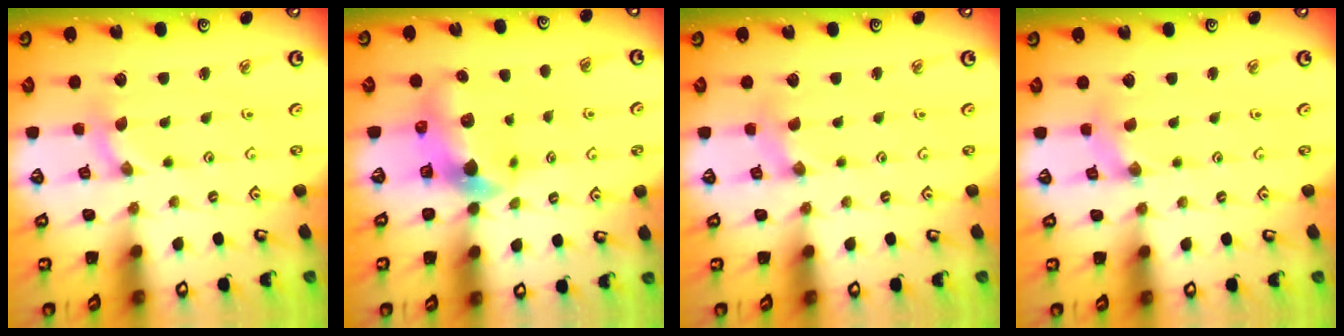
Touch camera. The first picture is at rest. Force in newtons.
{"total": 7.4, "press": 7.3, "slide": 1.0}
{"total": 2.2, "press": 2.2, "slide": 0.3}
{"total": 0.8, "press": 0.8, "slide": 0.2}